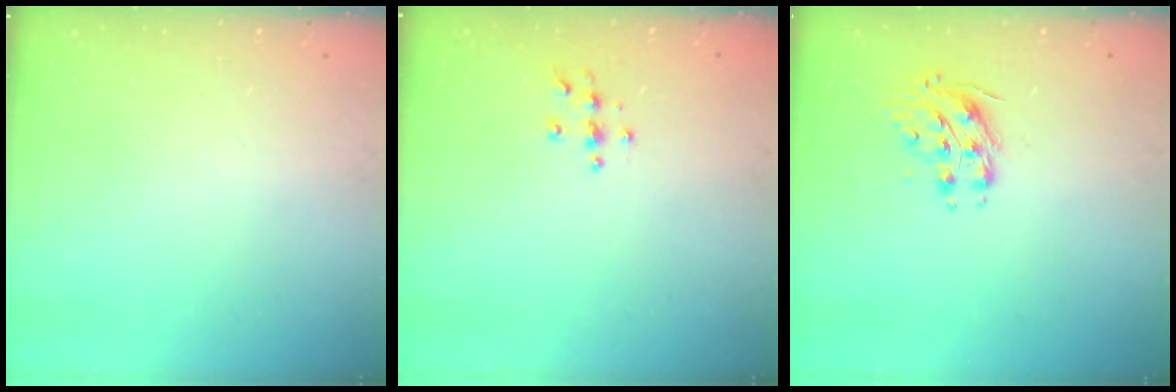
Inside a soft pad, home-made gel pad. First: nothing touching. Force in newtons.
{"total": 3.9, "press": 3.9, "slide": 0.3}
{"total": 8.7, "press": 8.7, "slide": 0.5}